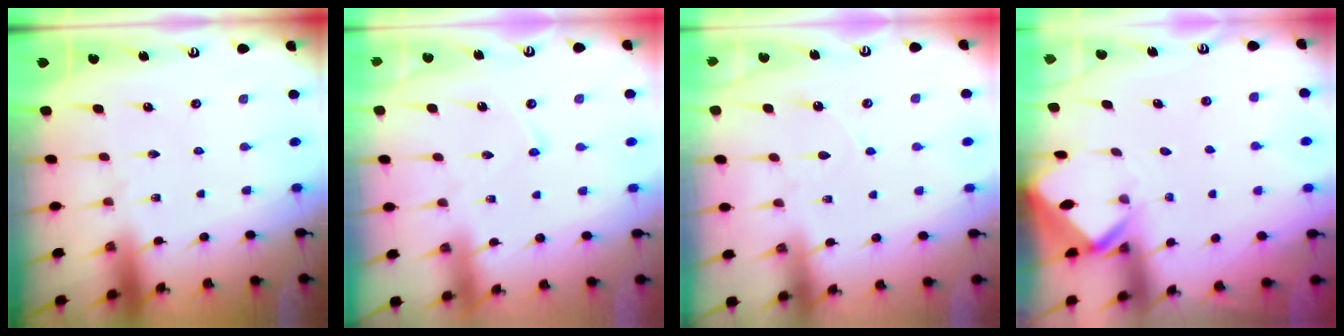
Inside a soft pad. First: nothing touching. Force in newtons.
{"total": 2.9, "press": 2.9, "slide": 0.3}
{"total": 4.0, "press": 4.0, "slide": 0.4}
{"total": 2.8, "press": 2.8, "slide": 0.2}